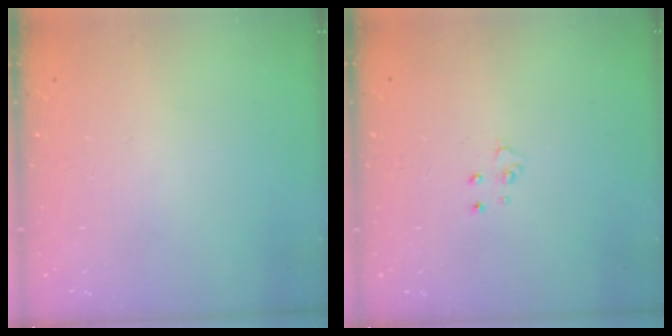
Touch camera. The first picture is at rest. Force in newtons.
{"total": 3.1, "press": 3.1, "slide": 0.3}